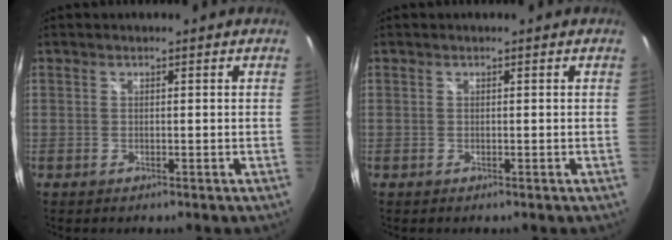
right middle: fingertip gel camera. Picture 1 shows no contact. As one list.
[{"total": 0.0}]